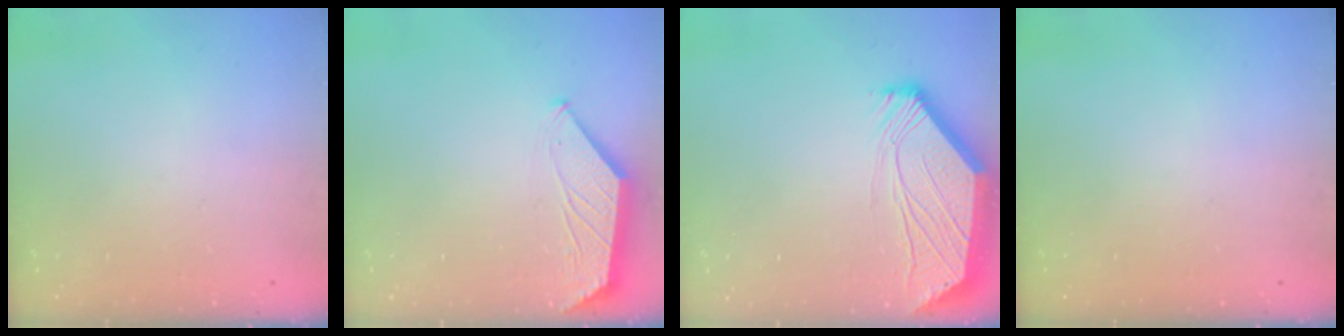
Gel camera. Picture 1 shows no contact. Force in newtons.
{"total": 0.0}
{"total": 2.6, "press": 2.6, "slide": 0.5}
{"total": 0.0}